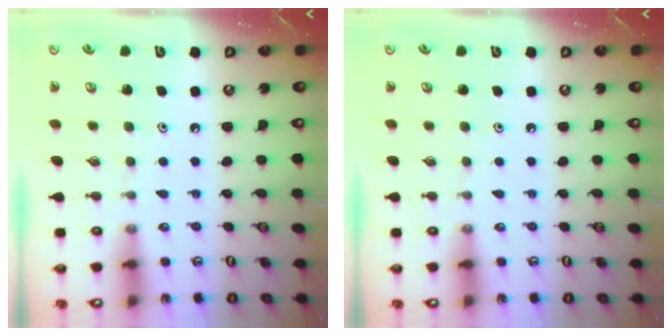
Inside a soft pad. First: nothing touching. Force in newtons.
{"total": 0.0}